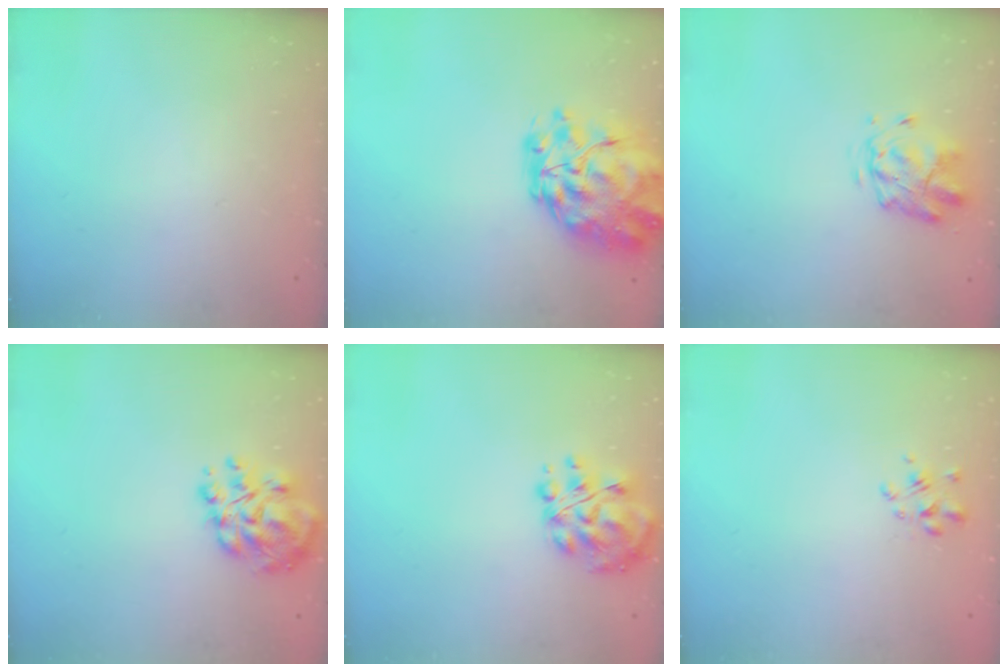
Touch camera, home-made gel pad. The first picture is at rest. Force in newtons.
{"total": 14.4, "press": 13.6, "slide": 4.7}
{"total": 2.9, "press": 2.5, "slide": 1.5}
{"total": 12.4, "press": 12.1, "slide": 2.7}
{"total": 11.3, "press": 11.0, "slide": 2.4}
{"total": 2.5, "press": 2.3, "slide": 1.1}